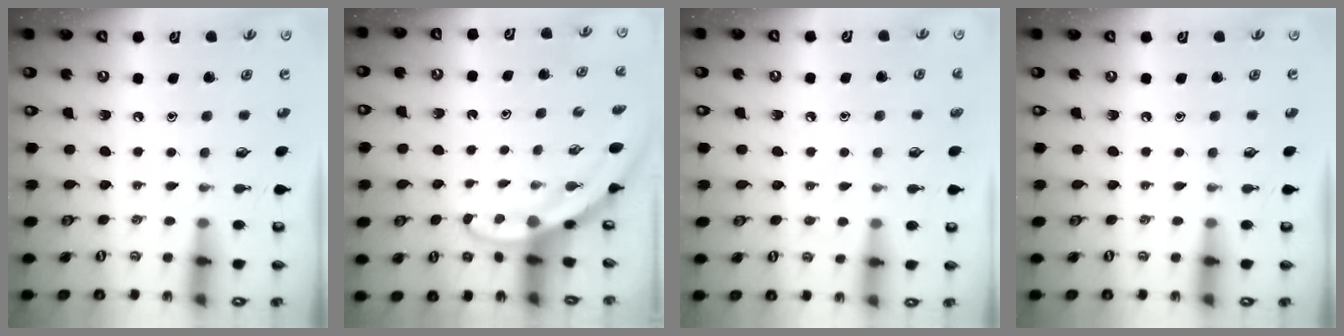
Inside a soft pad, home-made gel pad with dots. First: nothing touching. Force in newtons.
{"total": 2.9, "press": 2.9, "slide": 0.2}
{"total": 3.9, "press": 3.8, "slide": 0.4}
{"total": 0.0}